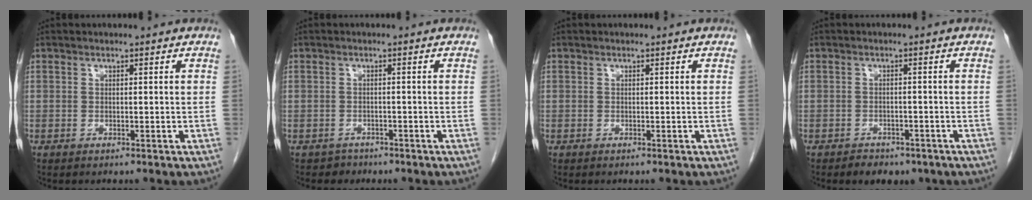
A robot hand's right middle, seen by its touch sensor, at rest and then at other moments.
{"total": 1.6, "force": [-1.1, 1.0, -0.4], "torque": [0.001, 0.005, -0.018]}
{"total": 0.0}
{"total": 4.4, "force": [-3.3, 2.5, 1.6], "torque": [-0.018, 0.003, -0.036]}